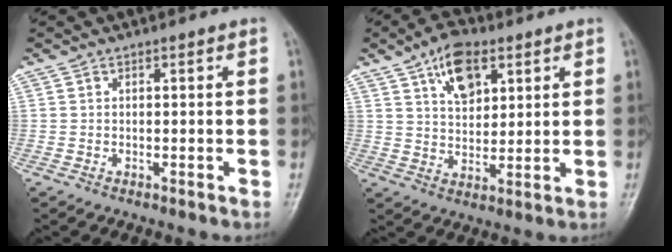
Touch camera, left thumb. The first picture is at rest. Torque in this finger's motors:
{"motor_torque": [-0.33, 0.27, 0.19, 0.00, 0.02]}